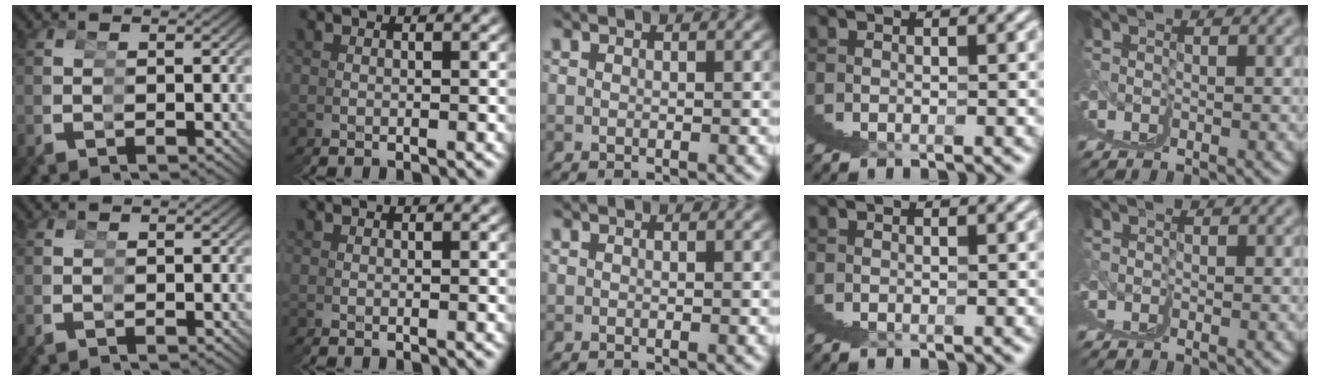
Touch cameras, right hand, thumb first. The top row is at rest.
{}